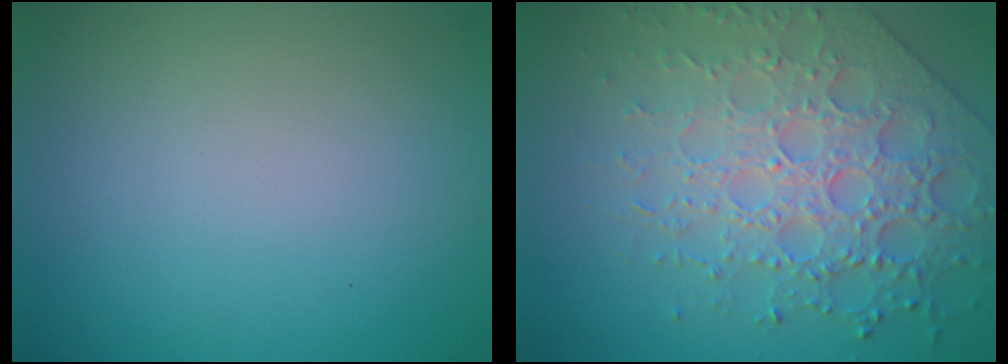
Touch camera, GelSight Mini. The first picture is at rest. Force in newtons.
{"total": 6.4, "press": 5.3, "slide": 3.6}